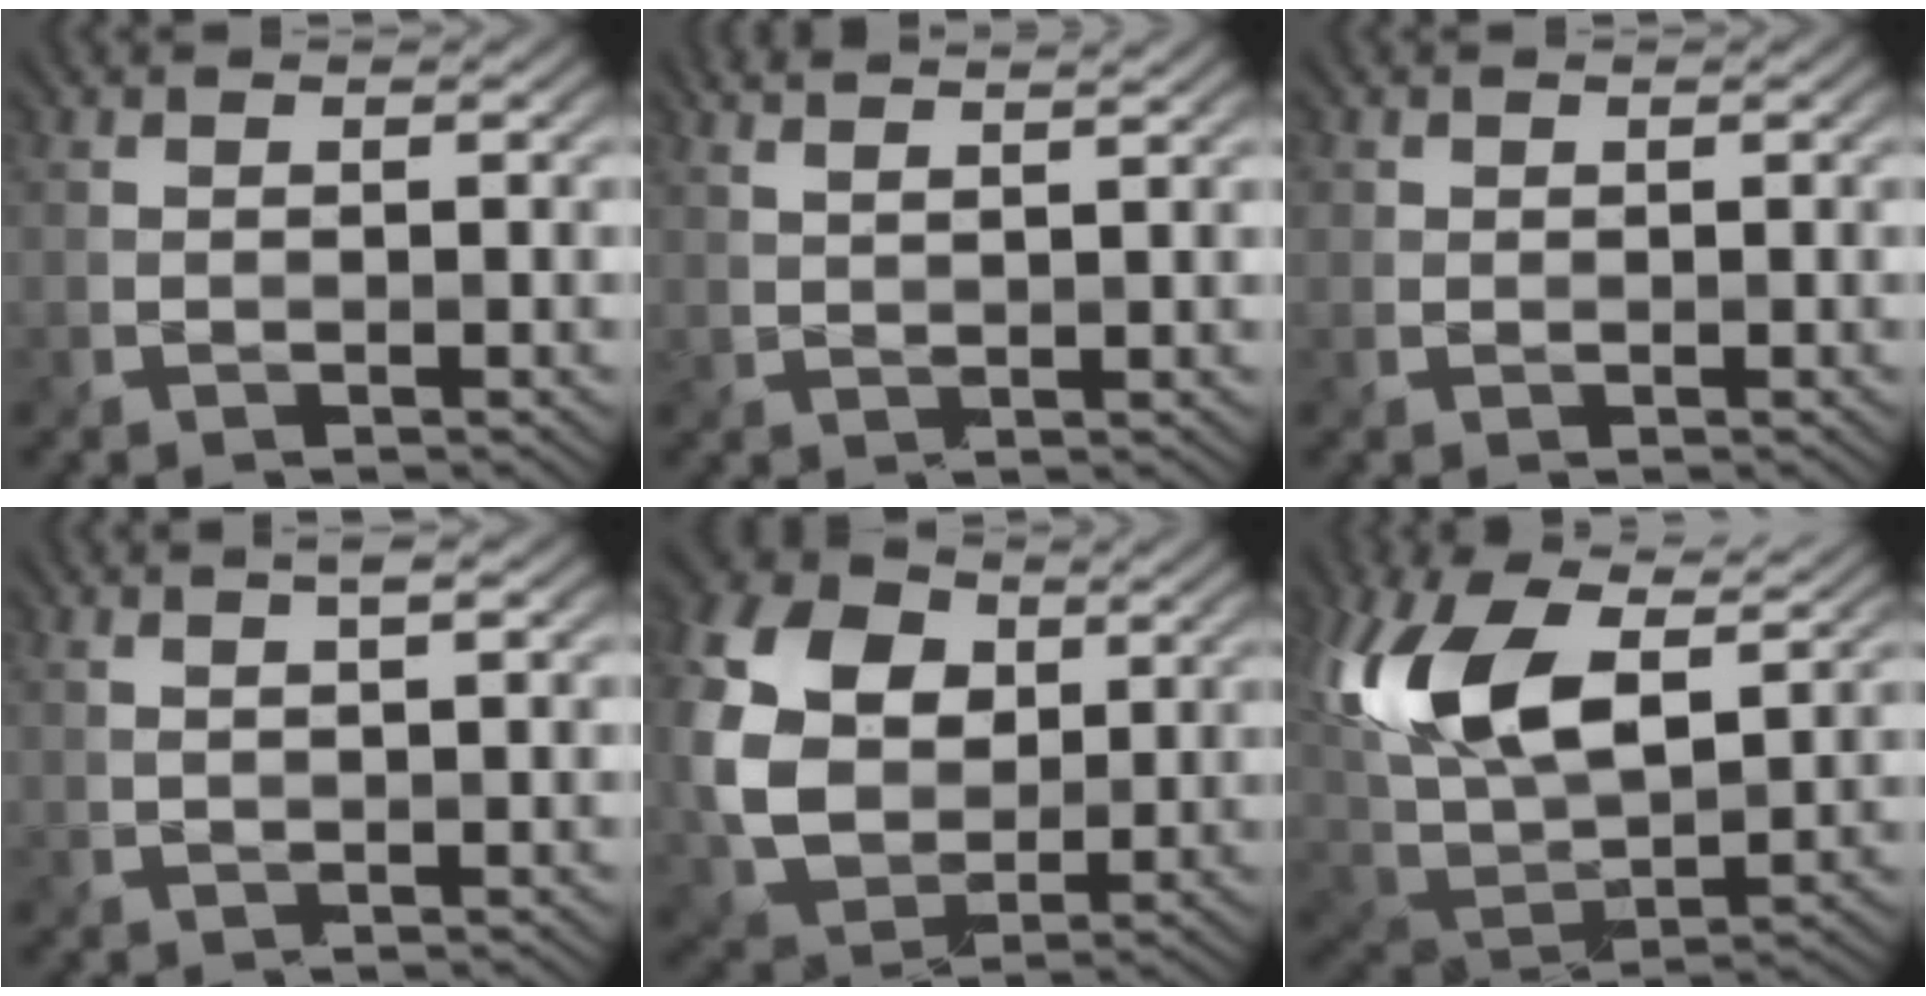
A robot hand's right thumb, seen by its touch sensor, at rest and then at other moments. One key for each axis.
{"total": 4.6, "fx": 3.6, "fy": 0.9, "fz": 2.7, "tx": -0.022, "ty": 0.023, "tz": 0.032}
{"total": 0.7, "fx": 0.3, "fy": 0.5, "fz": -0.2, "tx": 0.006, "ty": -0.003, "tz": 0.005}
{"total": 2.1, "fx": 1.0, "fy": 0.1, "fz": 1.8, "tx": -0.023, "ty": -0.001, "tz": 0.018}
{"total": 13.0, "fx": 2.5, "fy": 9.7, "fz": 8.2, "tx": -0.210, "ty": 0.008, "tz": 0.043}
{"total": 16.7, "fx": 7.3, "fy": 8.7, "fz": 12.3, "tx": -0.263, "ty": 0.019, "tz": 0.123}